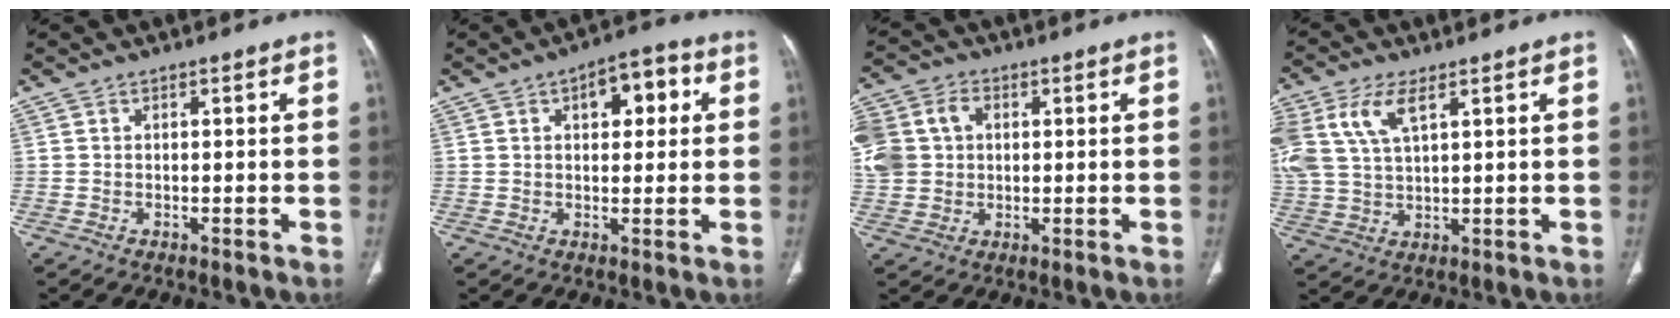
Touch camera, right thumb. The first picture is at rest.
{"total": 7.9, "force": [2.7, 4.1, 6.2], "torque": [-0.055, 0.010, 0.030]}
{"total": 15.9, "force": [3.1, 13.0, 8.6], "torque": [-0.218, 0.032, 0.063]}
{"total": 11.8, "force": [5.1, 5.8, 8.8], "torque": [-0.209, 0.000, 0.107]}